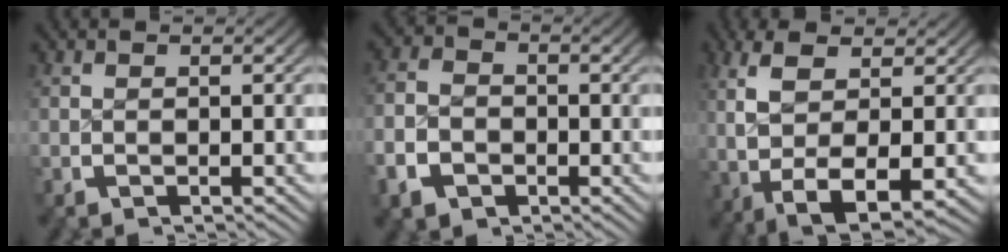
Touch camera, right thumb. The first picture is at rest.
{"total": 4.6, "force": [-1.7, 3.7, 2.2], "torque": [-0.045, -0.010, -0.026]}
{"total": 9.5, "force": [-0.9, 5.4, 7.7], "torque": [-0.186, -0.047, 0.018]}